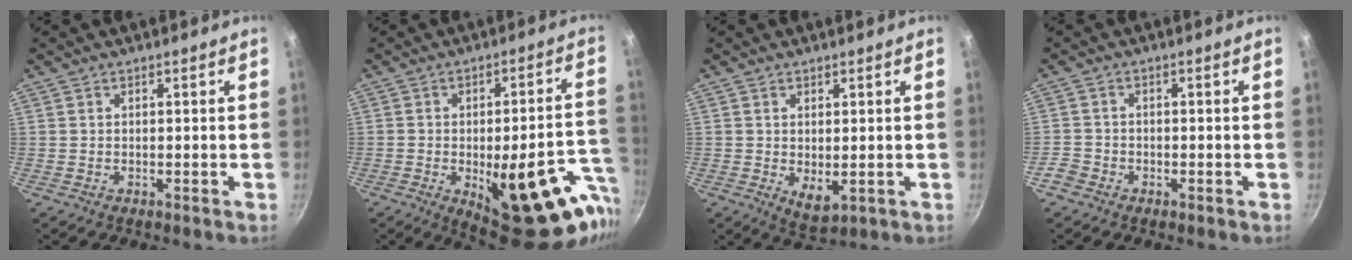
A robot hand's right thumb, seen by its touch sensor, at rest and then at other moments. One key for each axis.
{"total": 23.8, "fx": -8.5, "fy": 9.3, "fz": 20.2, "tx": -0.198, "ty": 0.016, "tz": -0.097}
{"total": 4.7, "fx": 0.0, "fy": 2.5, "fz": 4.0, "tx": -0.063, "ty": -0.018, "tz": 0.008}
{"total": 2.8, "fx": -1.8, "fy": 2.0, "fz": 0.7, "tx": -0.015, "ty": 0.017, "tz": -0.036}